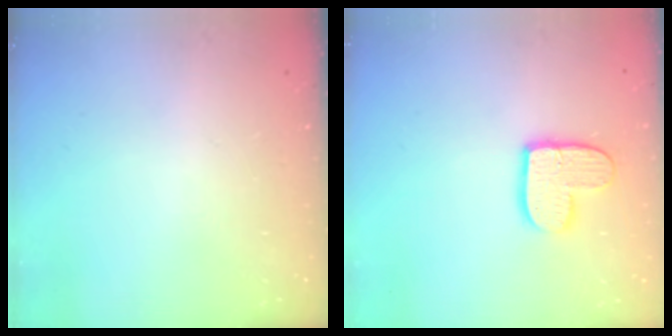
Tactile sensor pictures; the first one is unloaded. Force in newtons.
{"total": 11.0, "press": 10.9, "slide": 0.9}